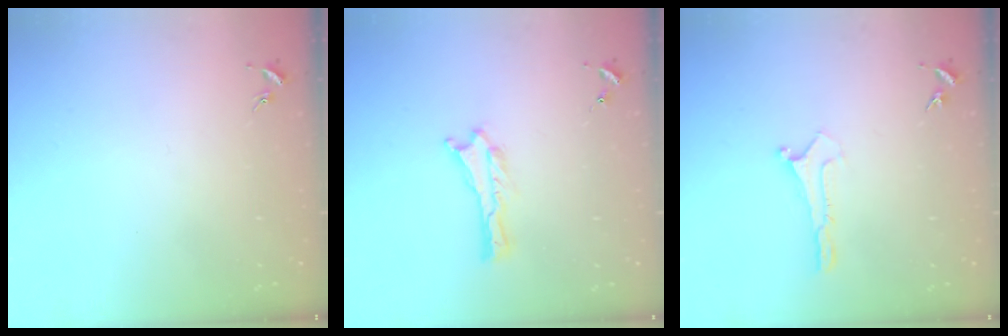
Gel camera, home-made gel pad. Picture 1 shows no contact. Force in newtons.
{"total": 0.0}
{"total": 0.0}